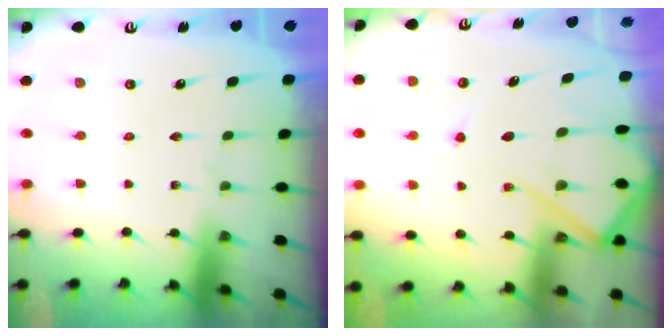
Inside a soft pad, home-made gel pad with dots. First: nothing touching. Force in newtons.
{"total": 12.1, "press": 12.1, "slide": 1.0}